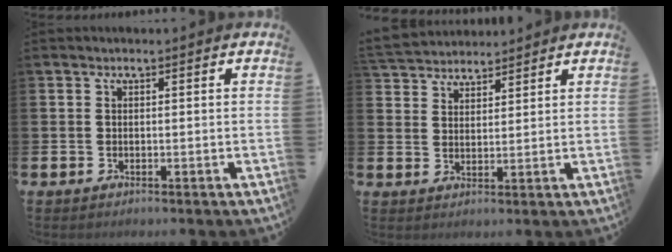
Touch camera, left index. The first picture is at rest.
{"total": 4.0, "force": [3.9, 1.0, -0.3], "torque": [-0.015, -0.015, 0.073]}